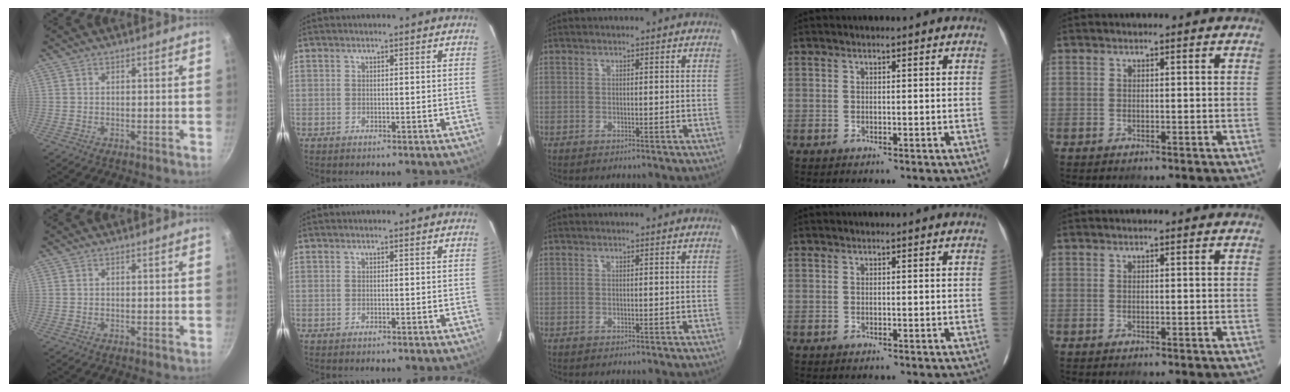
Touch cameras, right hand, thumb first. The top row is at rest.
{}